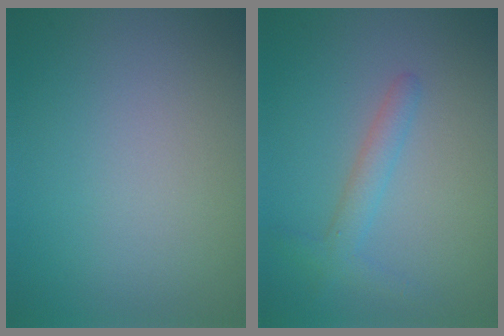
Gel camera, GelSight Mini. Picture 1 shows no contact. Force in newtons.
{"total": 2.1, "press": 2.1, "slide": 0.0}